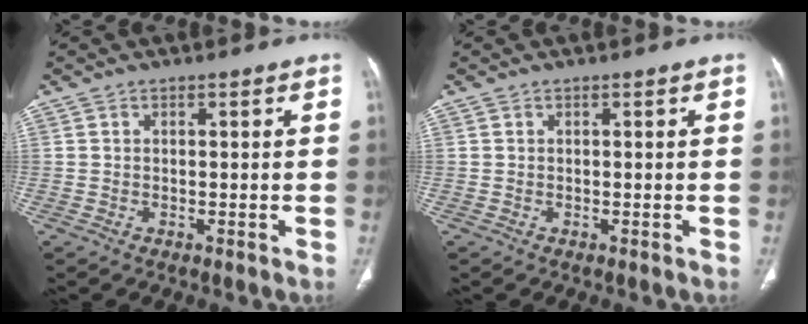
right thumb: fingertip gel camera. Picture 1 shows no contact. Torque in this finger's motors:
{"motor_torque": [0.00, 0.00, 0.07, -0.05, 0.00]}